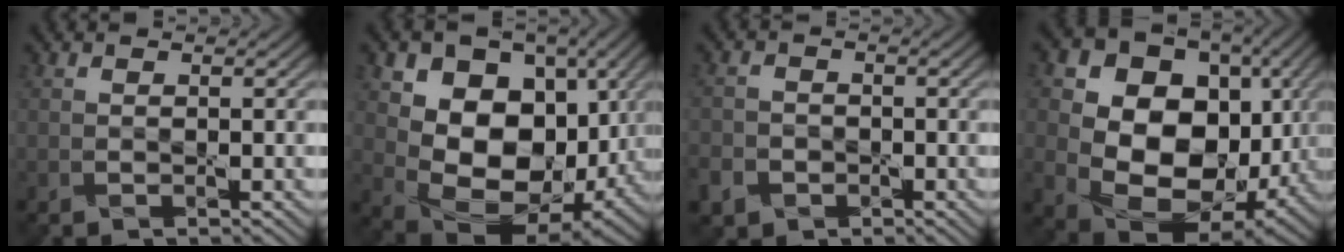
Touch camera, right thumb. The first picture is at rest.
{"total": 15.8, "force": [1.9, 11.0, 11.2], "torque": [-0.183, -0.025, 0.045]}
{"total": 3.8, "force": [-2.0, 3.0, 1.1], "torque": [-0.031, -0.007, -0.043]}
{"total": 16.8, "force": [0.7, 12.8, 10.9], "torque": [-0.206, -0.032, 0.034]}